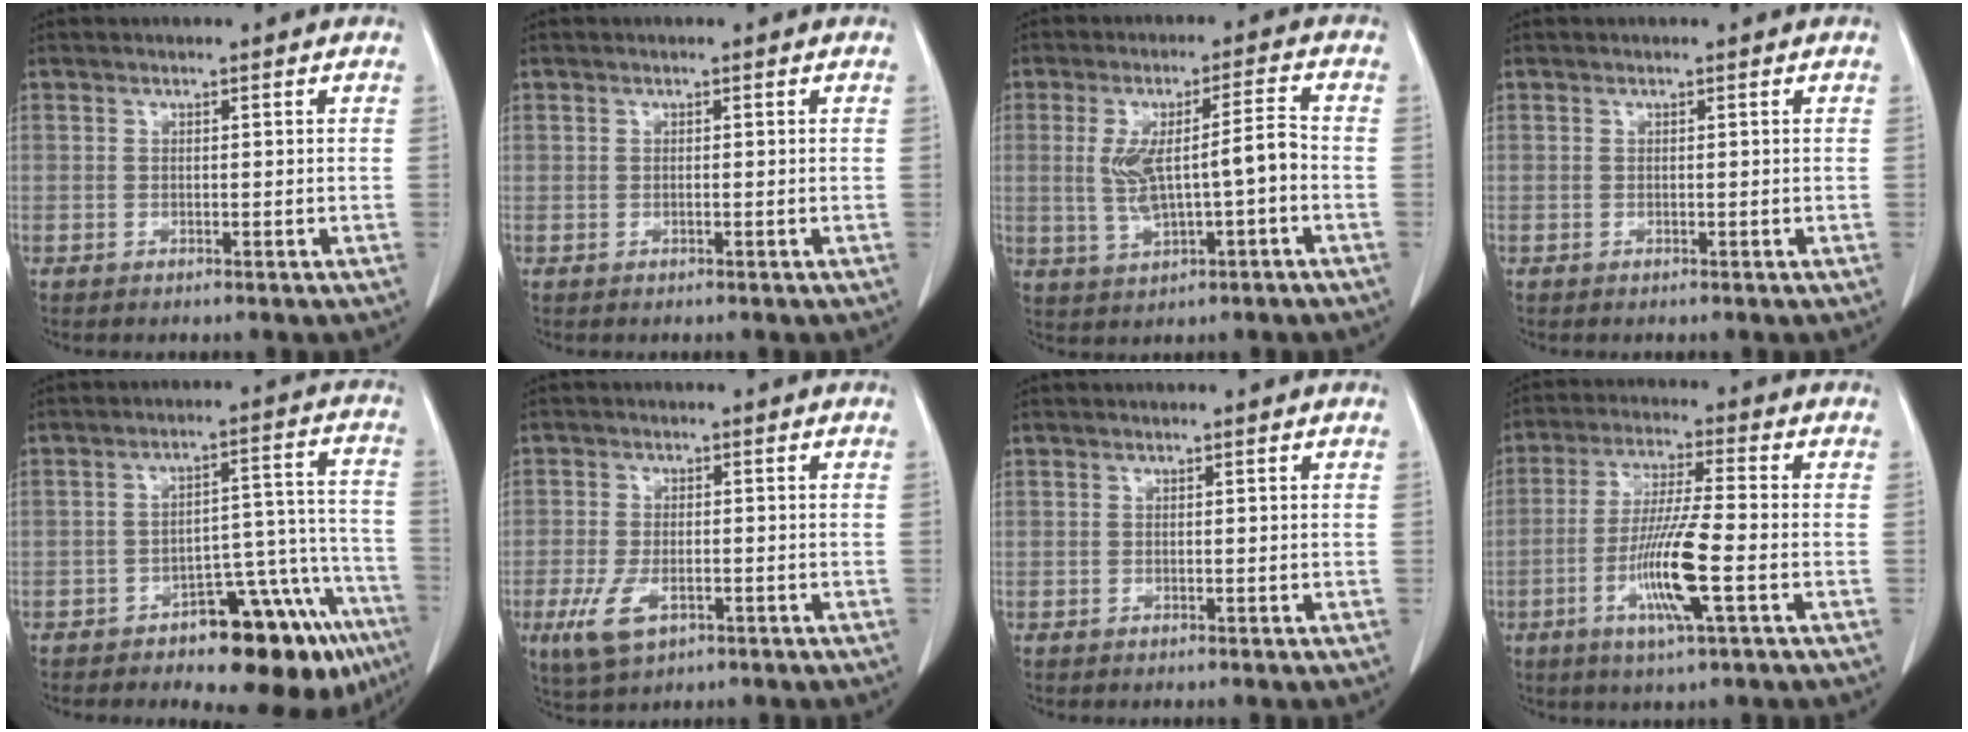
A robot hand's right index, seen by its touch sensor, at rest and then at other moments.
{"total": 0.0}
{"total": 8.7, "force": [-0.8, 1.6, 8.5], "torque": [-0.162, 0.018, -0.005]}
{"total": 0.0}
{"total": 15.9, "force": [-10.4, 4.9, 11.1], "torque": [-0.073, 0.061, -0.141]}
{"total": 5.9, "force": [-2.5, 2.9, 4.5], "torque": [-0.092, -0.009, -0.034]}
{"total": 0.0}
{"total": 10.6, "force": [-3.3, 0.0, 10.1], "torque": [-0.198, -0.015, -0.065]}